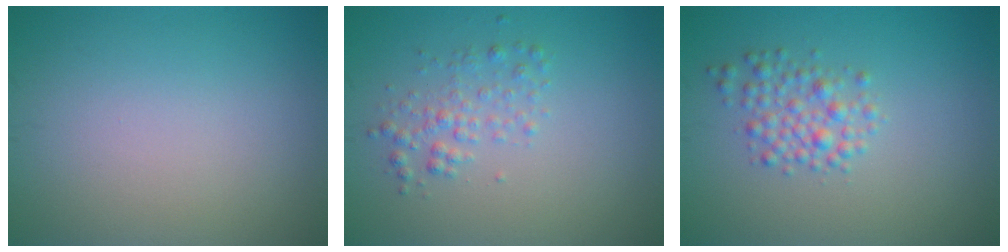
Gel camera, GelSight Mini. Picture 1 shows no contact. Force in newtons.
{"total": 2.0, "press": 2.0, "slide": 0.1}
{"total": 2.6, "press": 2.6, "slide": 0.1}